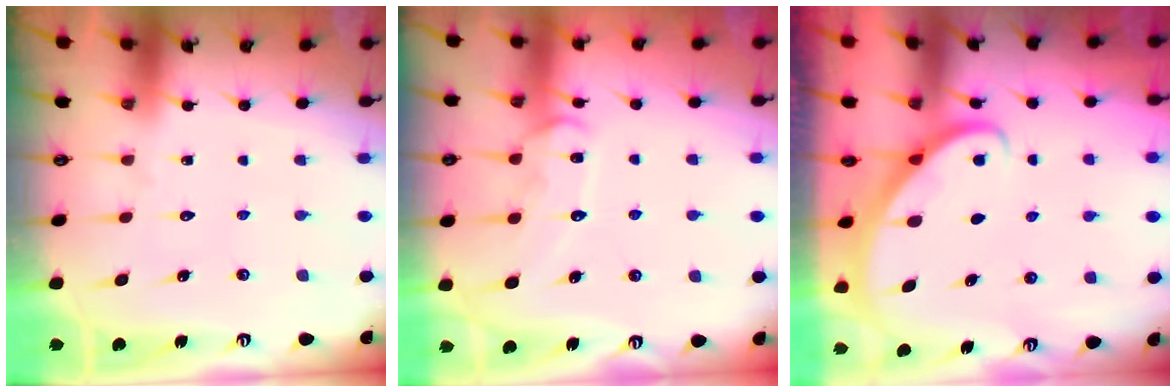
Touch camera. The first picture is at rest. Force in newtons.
{"total": 12.5, "press": 12.5, "slide": 0.9}
{"total": 2.9, "press": 2.9, "slide": 0.2}